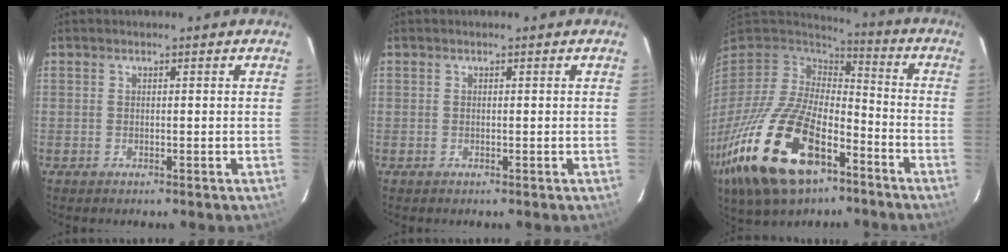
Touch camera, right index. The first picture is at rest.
{"total": 0.0}
{"total": 27.0, "force": [-14.1, 13.3, 18.8], "torque": [-0.404, -0.048, -0.245]}